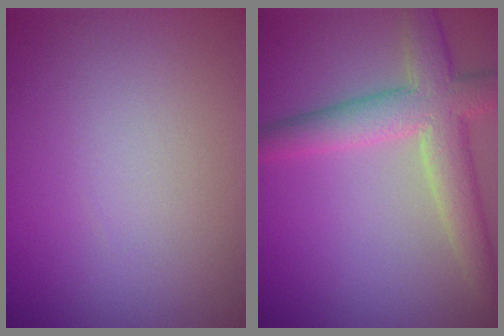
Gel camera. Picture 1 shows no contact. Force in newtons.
{"total": 5.6, "press": 5.5, "slide": 0.2}